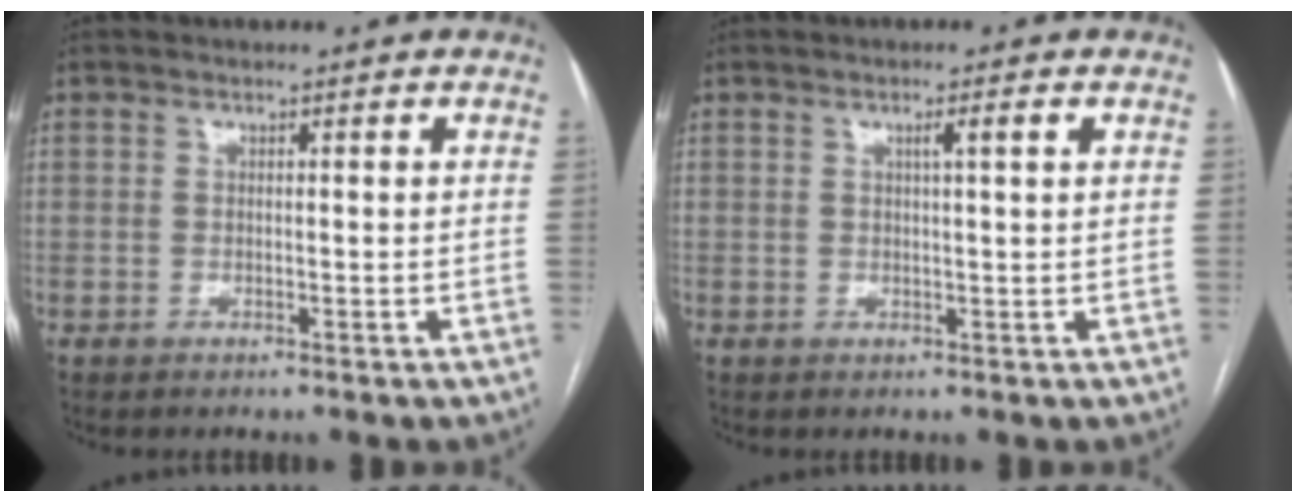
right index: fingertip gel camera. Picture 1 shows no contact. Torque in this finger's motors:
{"motor_torque": [0.18, -0.01, 0.07, 0.03]}